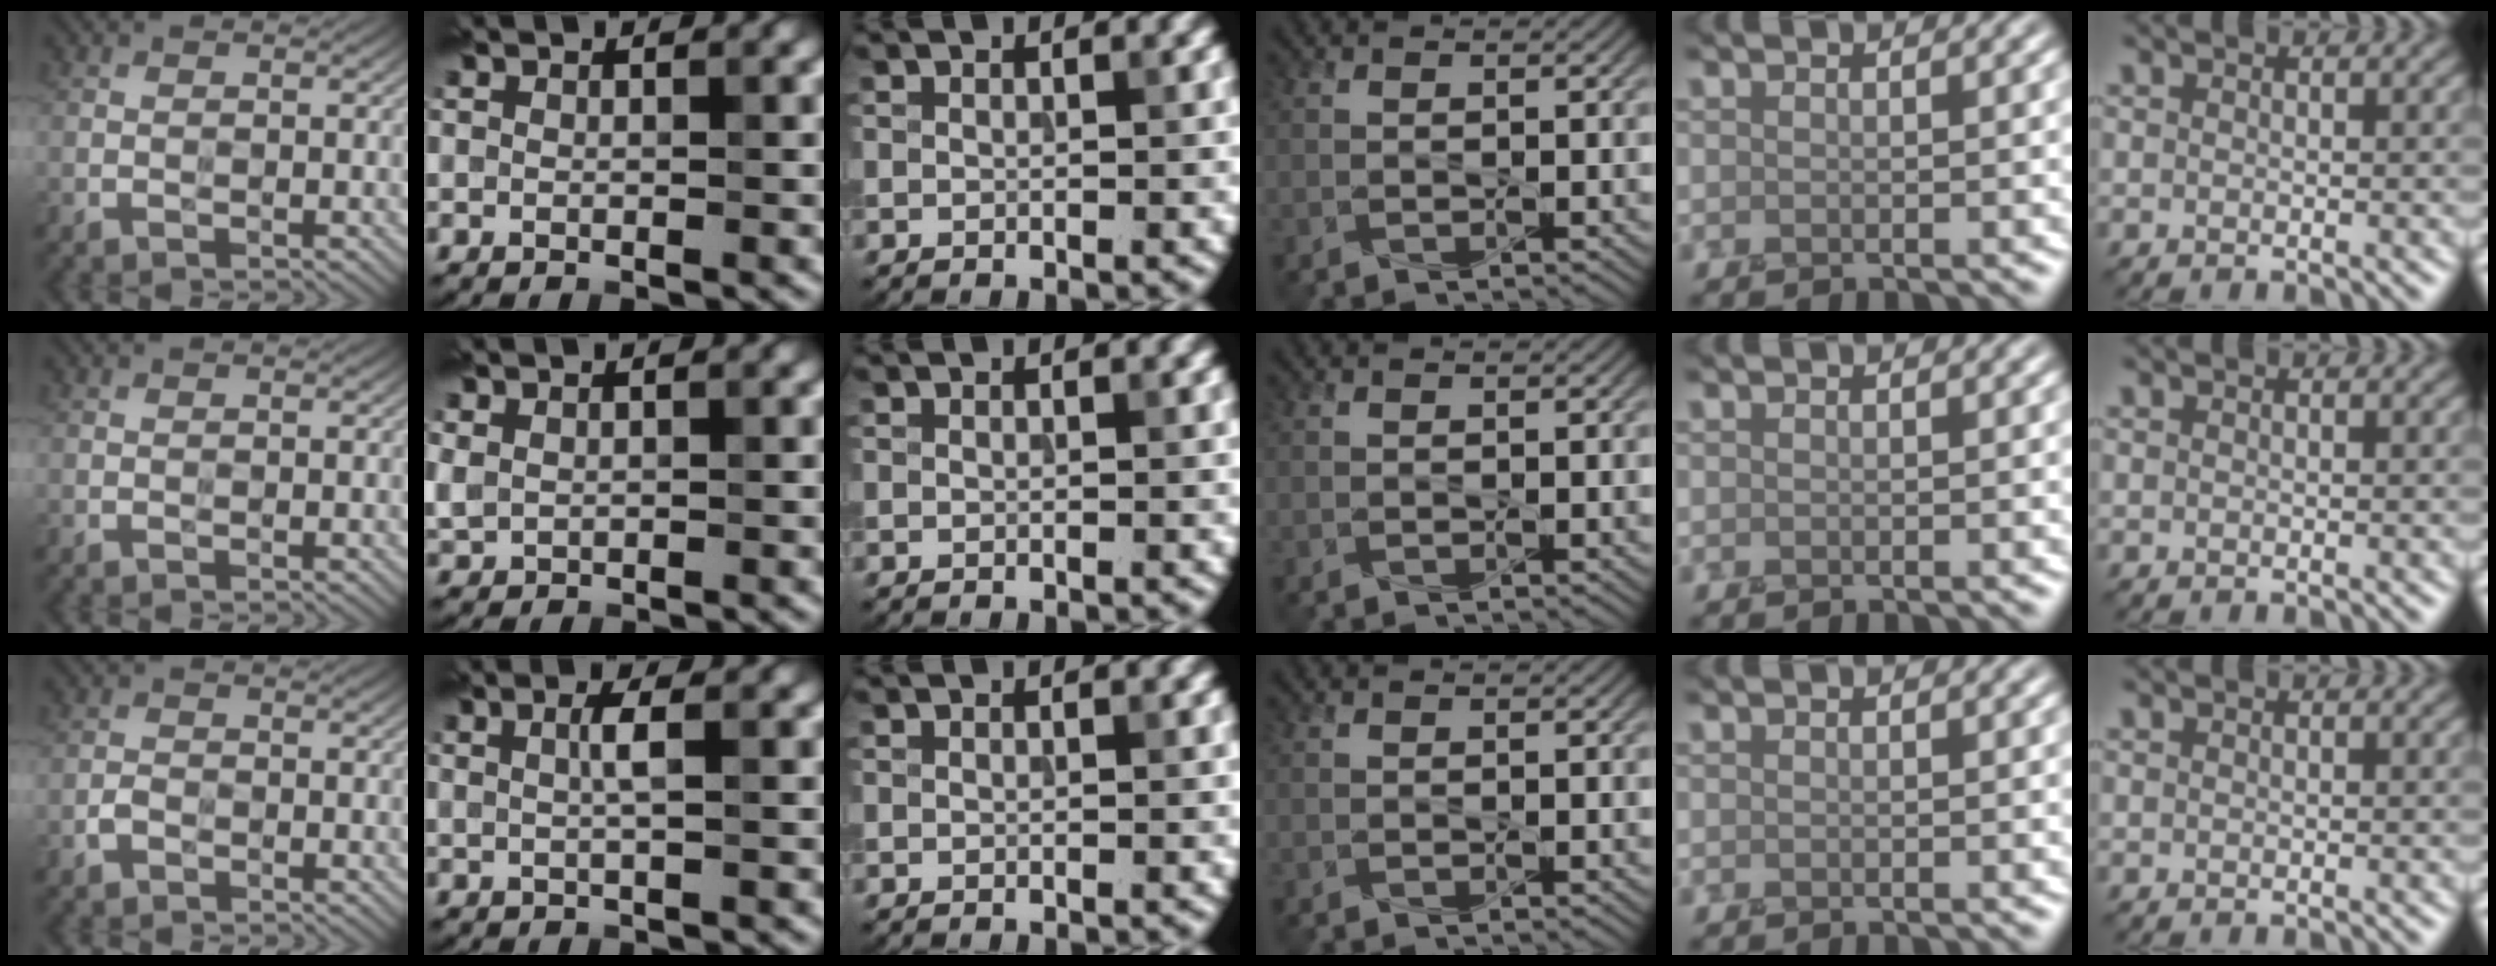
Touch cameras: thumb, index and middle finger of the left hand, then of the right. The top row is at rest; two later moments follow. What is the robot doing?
{"motion": "squeeze", "object": "tweezer"}